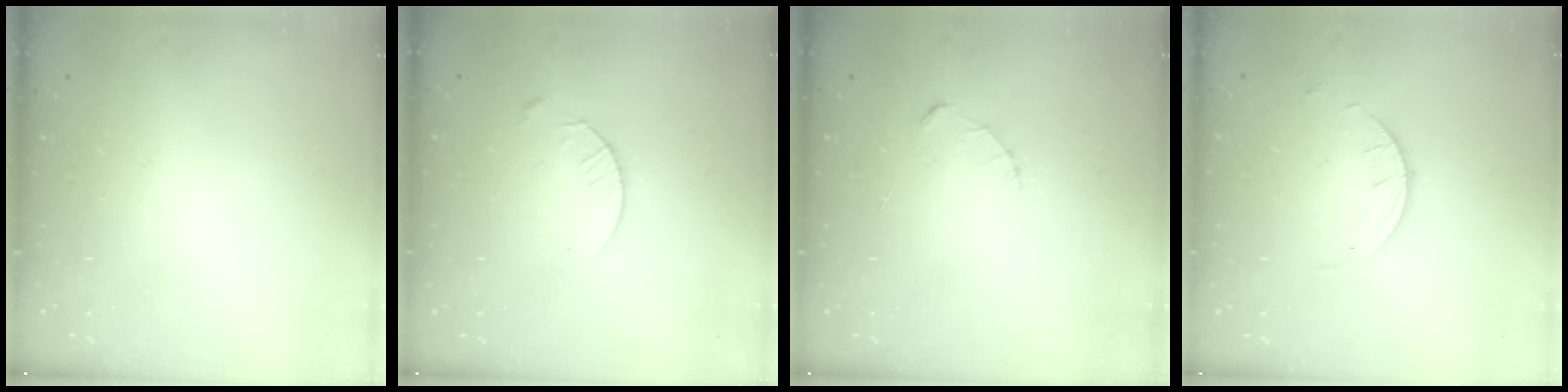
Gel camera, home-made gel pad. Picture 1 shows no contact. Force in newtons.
{"total": 4.8, "press": 4.8, "slide": 0.6}
{"total": 2.3, "press": 2.3, "slide": 0.3}
{"total": 1.5, "press": 1.5, "slide": 0.1}